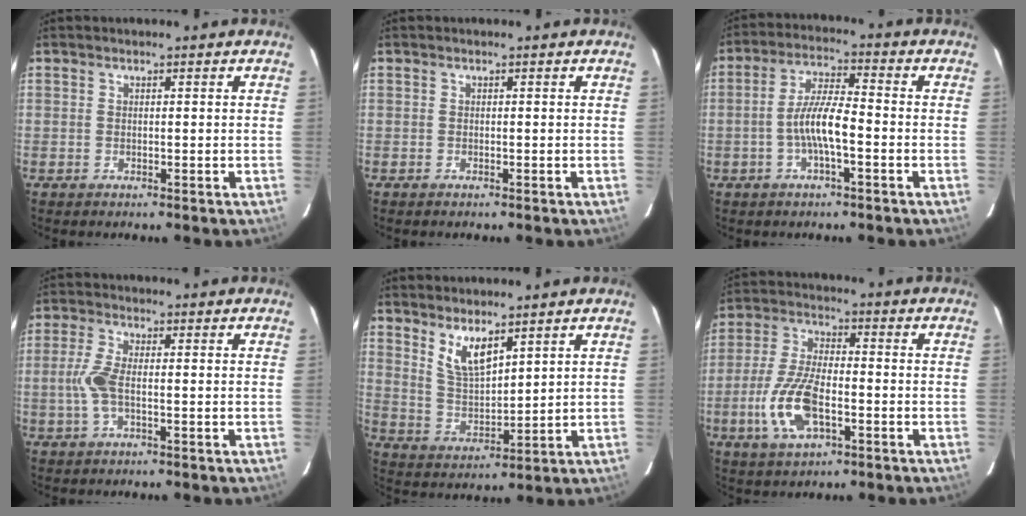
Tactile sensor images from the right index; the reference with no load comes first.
{"total": 0.0}
{"total": 7.5, "force": [-2.4, 1.4, 7.0], "torque": [-0.141, 0.009, -0.044]}
{"total": 5.2, "force": [-1.0, 1.4, 4.9], "torque": [-0.110, 0.002, -0.019]}
{"total": 7.1, "force": [4.8, 2.4, 4.7], "torque": [-0.086, -0.008, 0.102]}
{"total": 11.7, "force": [-4.0, 4.8, 9.9], "torque": [-0.213, -0.003, -0.074]}